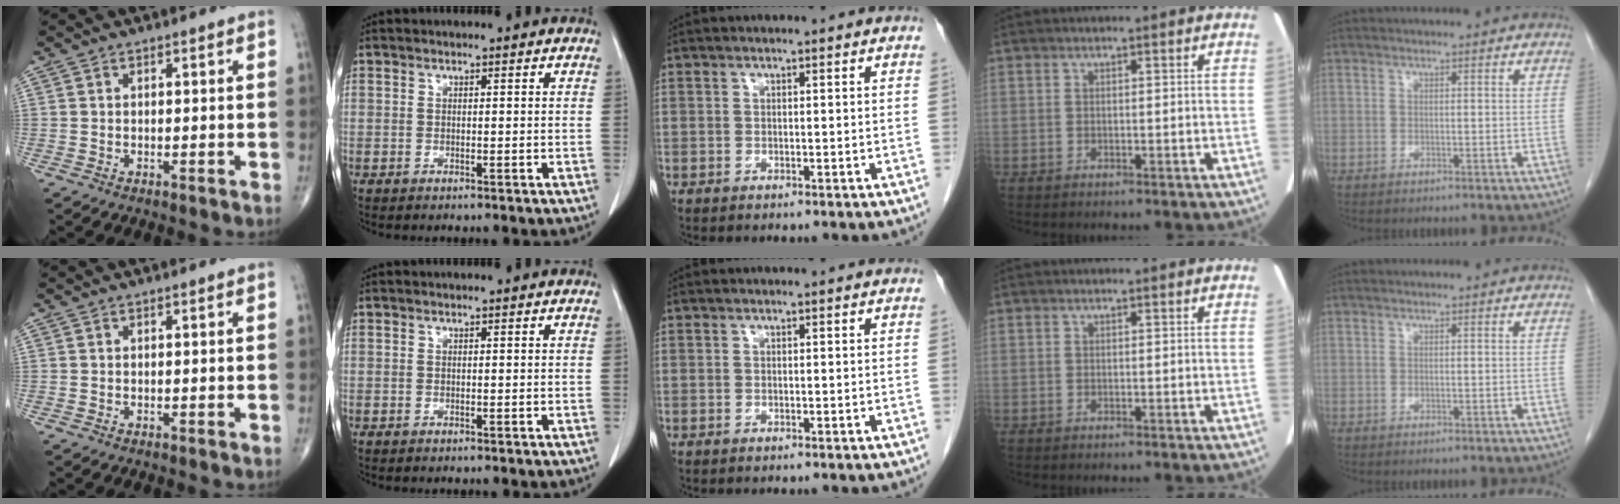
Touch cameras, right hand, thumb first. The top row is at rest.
{}